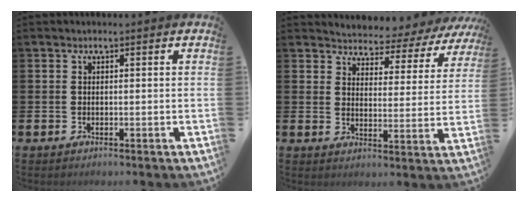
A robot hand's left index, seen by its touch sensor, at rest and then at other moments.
{"total": 4.0, "force": [3.8, 1.1, -0.1], "torque": [-0.012, -0.043, 0.057]}